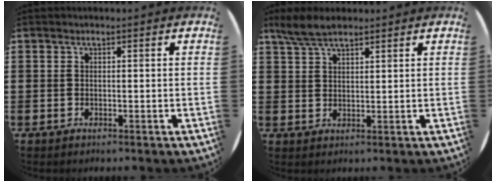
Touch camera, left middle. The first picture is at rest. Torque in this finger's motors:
{"motor_torque": [0.43, -0.32, 0.10, 0.03]}